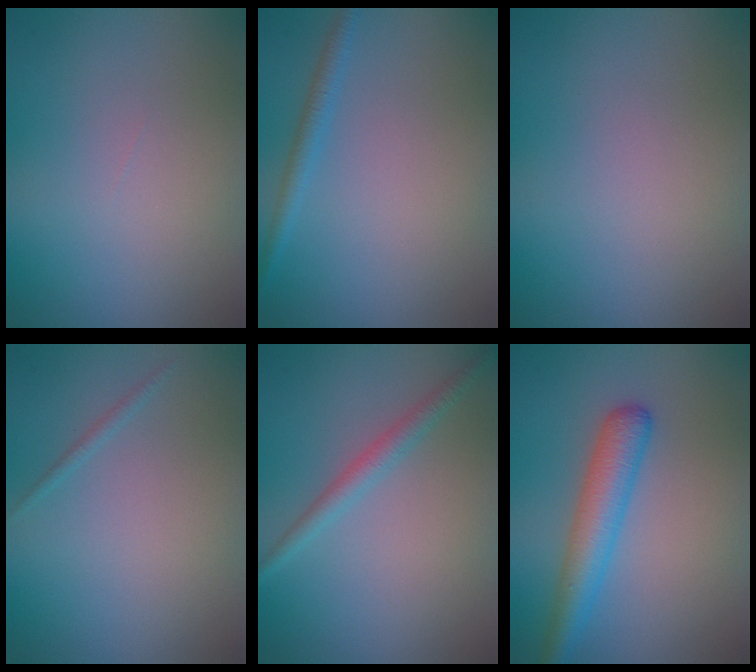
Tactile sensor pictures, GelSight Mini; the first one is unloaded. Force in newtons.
{"total": 1.5, "press": 1.5, "slide": 0.1}
{"total": 0.0}
{"total": 0.6, "press": 0.6, "slide": 0.0}
{"total": 1.8, "press": 1.8, "slide": 0.1}
{"total": 3.9, "press": 3.9, "slide": 0.1}